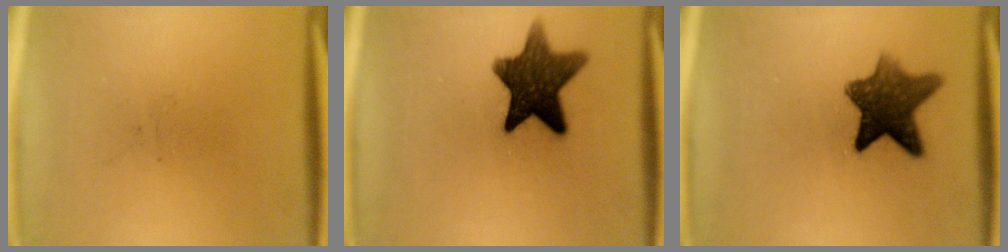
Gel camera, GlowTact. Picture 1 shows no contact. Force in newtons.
{"total": 12.3}
{"total": 9.6}